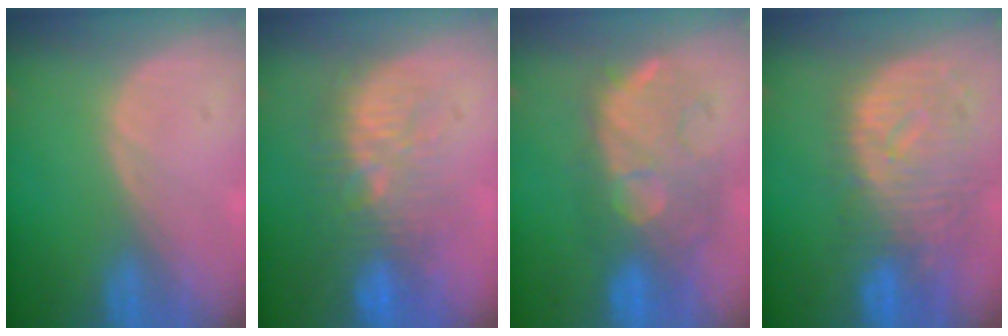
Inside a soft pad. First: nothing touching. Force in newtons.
{"total": 9.5, "press": 8.9, "slide": 3.2}
{"total": 9.8, "press": 9.5, "slide": 2.7}
{"total": 11.0, "press": 9.8, "slide": 5.1}